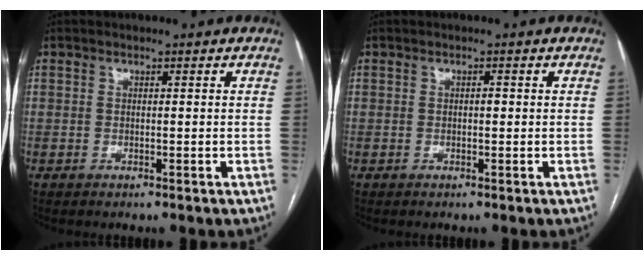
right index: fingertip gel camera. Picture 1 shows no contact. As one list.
[{"total": 0.7, "force": [0.0, 0.3, 0.6], "torque": [-0.009, 0.002, -0.002]}]